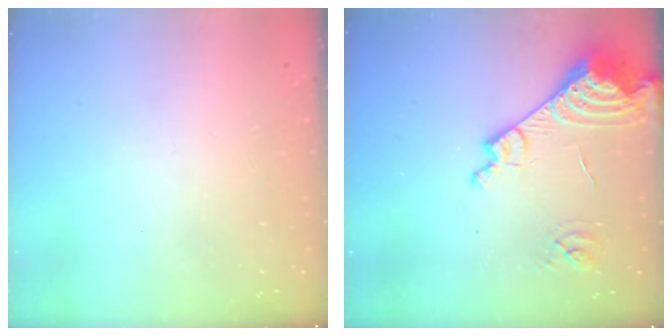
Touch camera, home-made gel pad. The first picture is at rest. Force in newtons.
{"total": 16.2, "press": 16.1, "slide": 1.7}